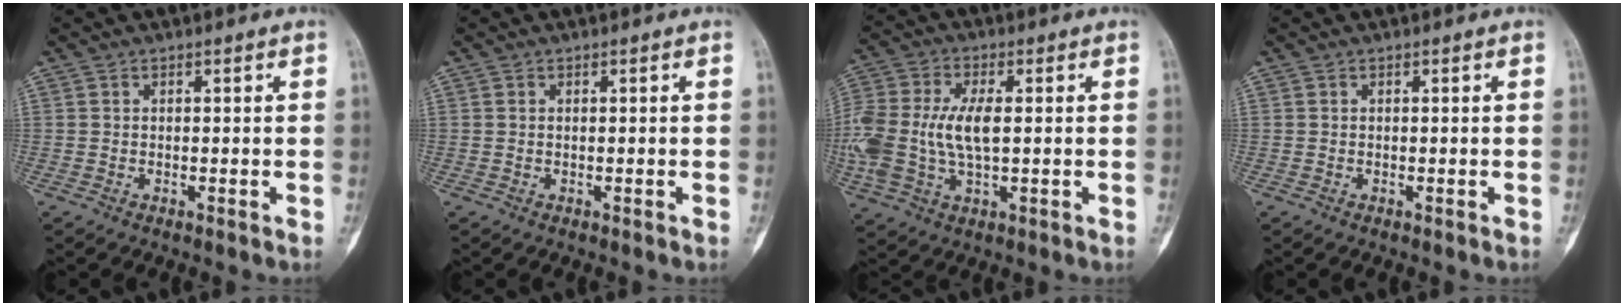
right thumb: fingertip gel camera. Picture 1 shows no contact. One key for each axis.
{"total": 0.0}
{"total": 15.8, "fx": 0.0, "fy": 8.5, "fz": 13.4, "tx": -0.327, "ty": 0.003, "tz": 0.004}
{"total": 0.0}